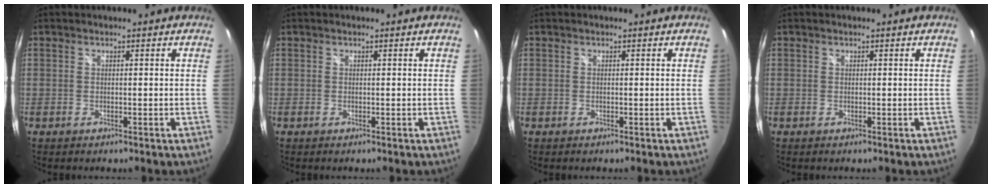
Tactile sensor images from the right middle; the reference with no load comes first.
{"total": 0.0}
{"total": 0.0}
{"total": 0.0}